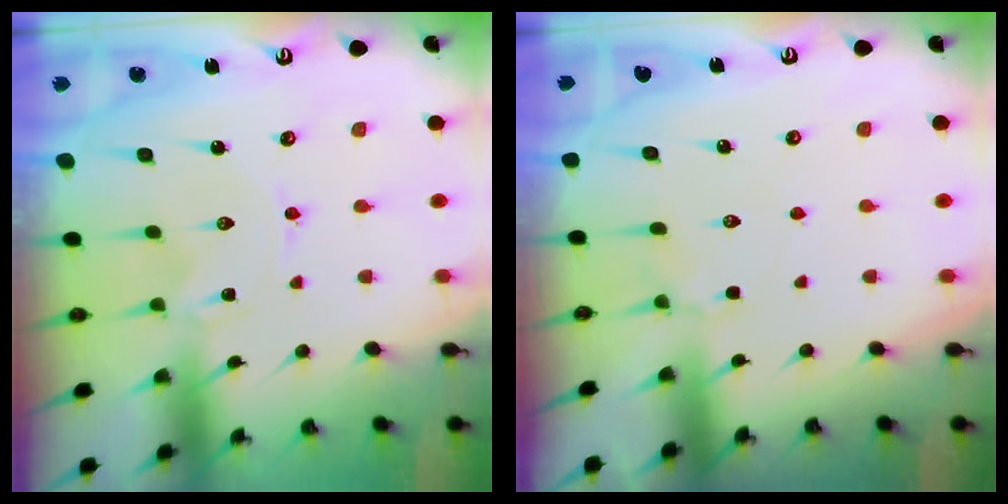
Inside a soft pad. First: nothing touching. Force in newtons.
{"total": 4.2, "press": 4.2, "slide": 0.9}